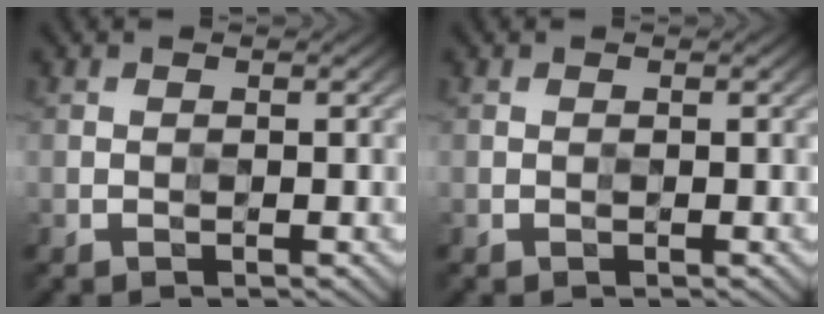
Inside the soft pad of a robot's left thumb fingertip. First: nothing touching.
{"total": 0.0}